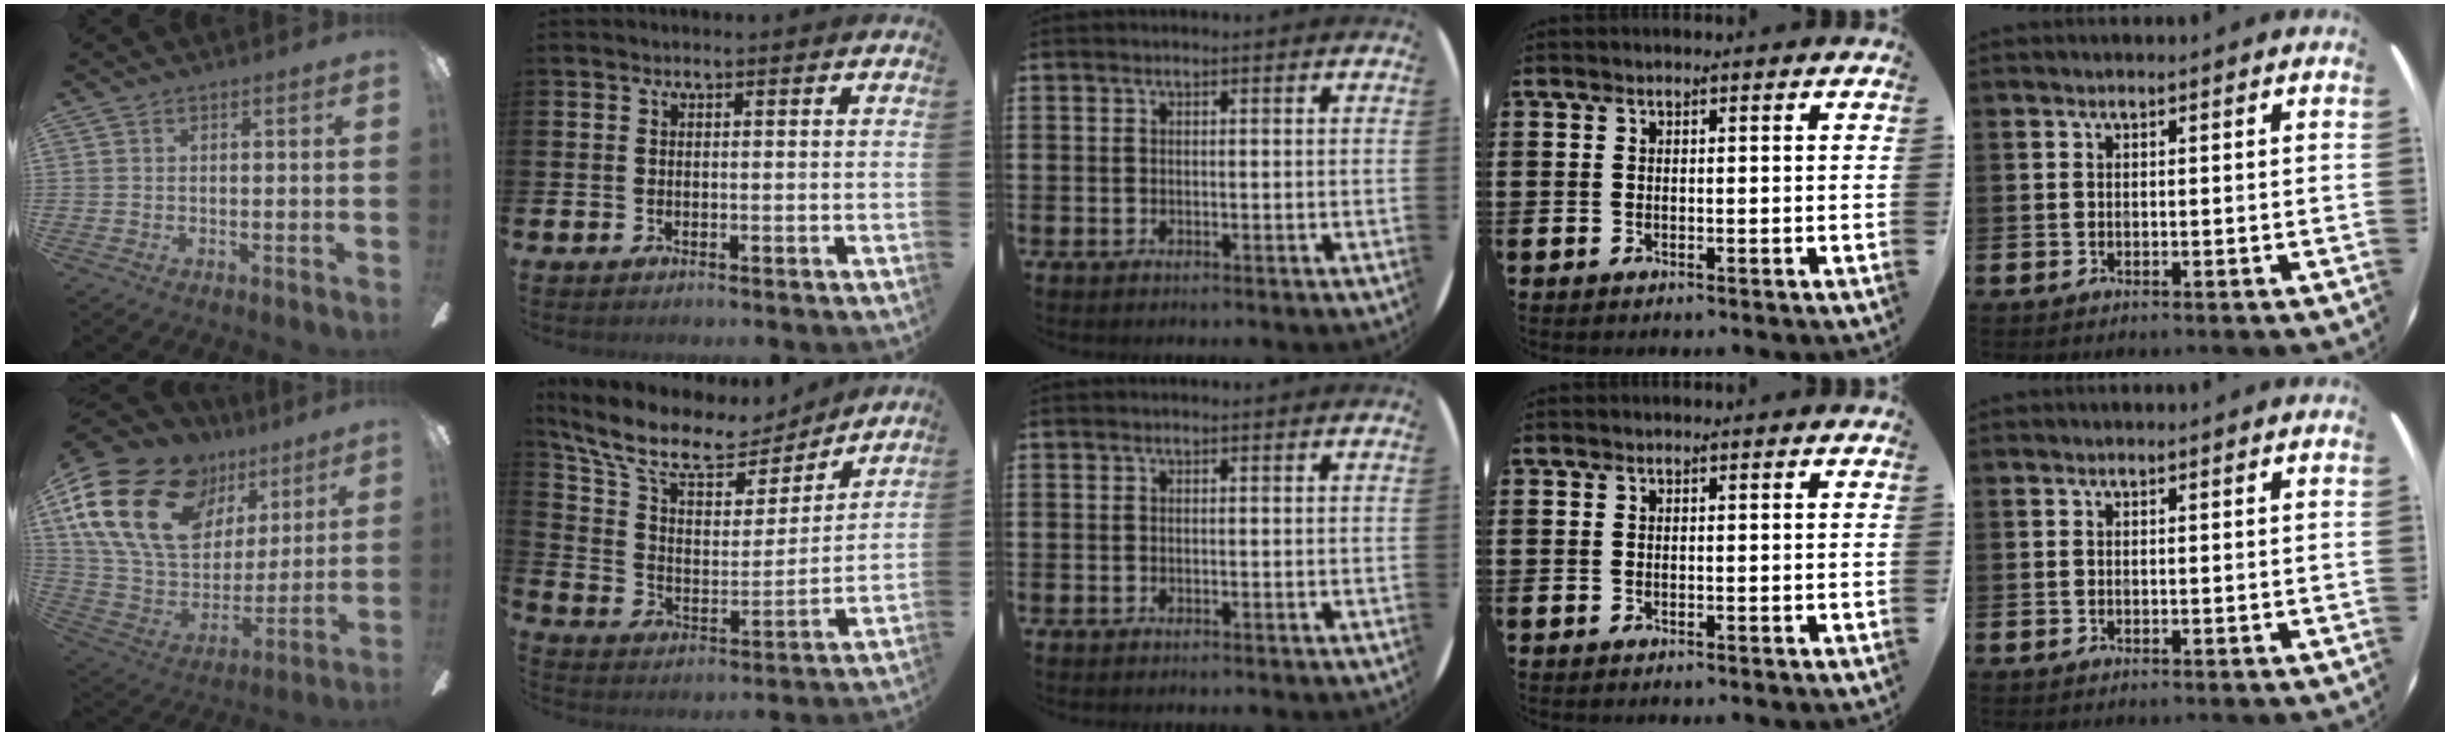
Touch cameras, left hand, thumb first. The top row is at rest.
{"thumb": {"total": 24.2, "force": [12.3, 15.4, 14.1], "torque": [-0.287, -0.050, 0.233]}, "index": {"total": 11.4, "force": [9.4, 4.4, 4.8], "torque": [-0.136, -0.053, 0.161]}}